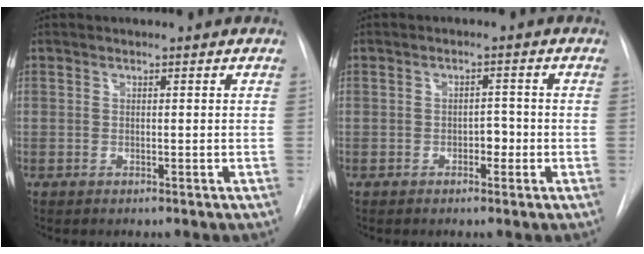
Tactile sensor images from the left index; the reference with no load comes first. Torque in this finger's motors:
{"motor_torque": [0.07, 0.04, 0.00, 0.00]}